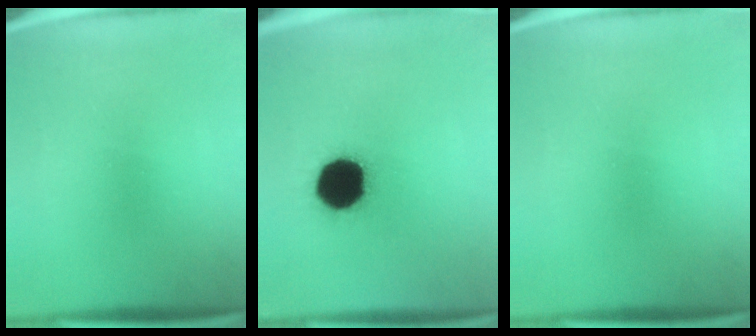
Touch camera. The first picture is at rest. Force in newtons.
{"total": 18.5}
{"total": 0.0}